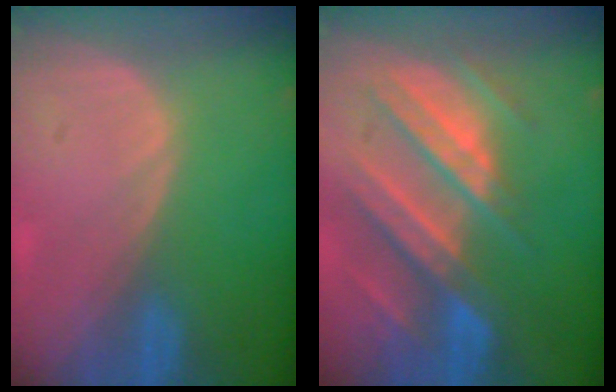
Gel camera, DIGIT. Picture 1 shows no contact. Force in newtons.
{"total": 10.5, "press": 9.3, "slide": 4.8}